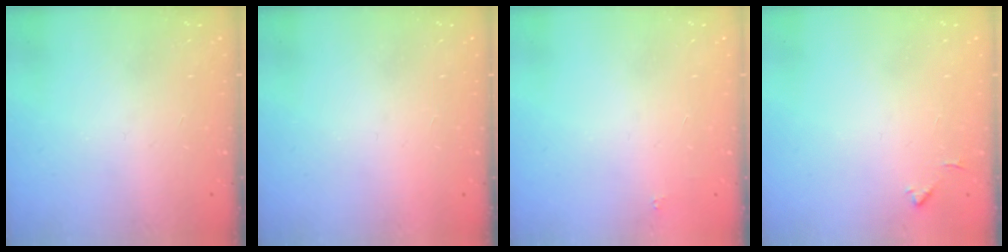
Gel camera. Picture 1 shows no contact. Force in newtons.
{"total": 1.5, "press": 1.5, "slide": 0.1}
{"total": 1.8, "press": 1.7, "slide": 0.1}
{"total": 3.5, "press": 3.5, "slide": 0.5}